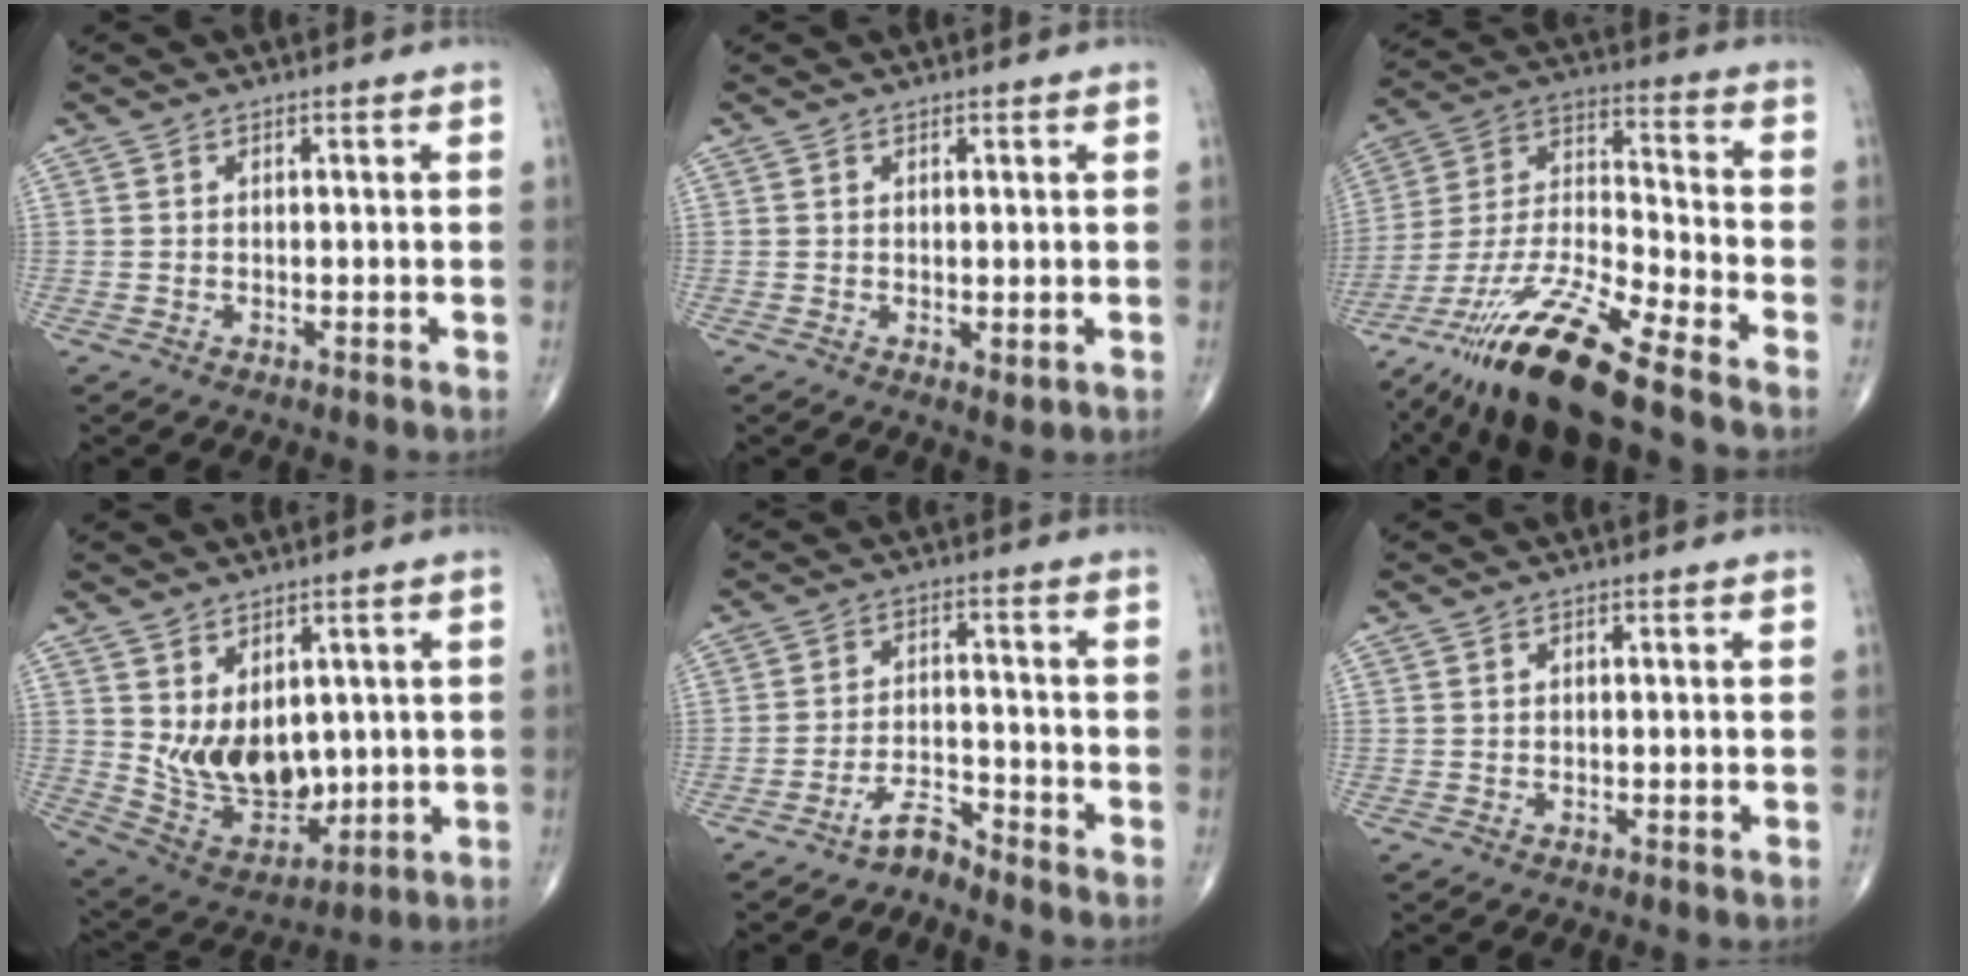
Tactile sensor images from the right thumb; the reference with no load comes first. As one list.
[{"total": 1.6, "force": [-0.1, 0.7, 1.5], "torque": [-0.026, -0.008, 0.001]}, {"total": 20.1, "force": [-14.0, 3.2, 14.1], "torque": [-0.298, 0.043, -0.261]}, {"total": 12.2, "force": [1.6, 8.2, 8.9], "torque": [-0.115, -0.024, 0.057]}, {"total": 3.1, "force": [-3.1, 0.4, 0.6], "torque": [-0.005, 0.024, -0.059]}, {"total": 0.0}]